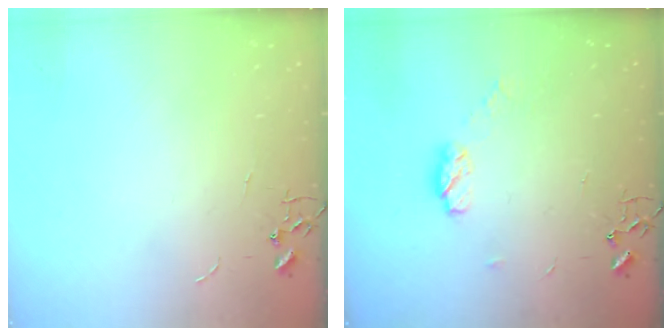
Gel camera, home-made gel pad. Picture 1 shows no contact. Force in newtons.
{"total": 6.7, "press": 6.7, "slide": 0.4}